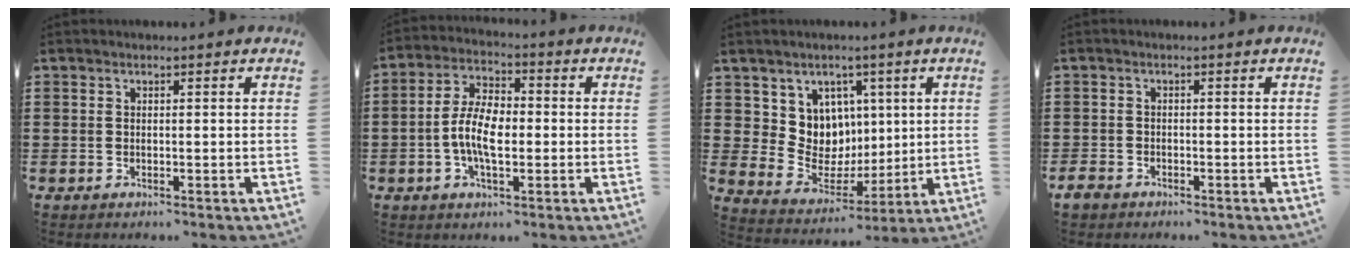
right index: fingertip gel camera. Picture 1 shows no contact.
{"total": 7.5, "force": [-1.3, 3.7, 6.4], "torque": [-0.147, 0.001, -0.033]}
{"total": 8.2, "force": [3.1, 7.5, 1.0], "torque": [-0.053, -0.032, 0.066]}
{"total": 1.7, "force": [-1.4, 0.9, 0.5], "torque": [-0.021, 0.000, -0.031]}